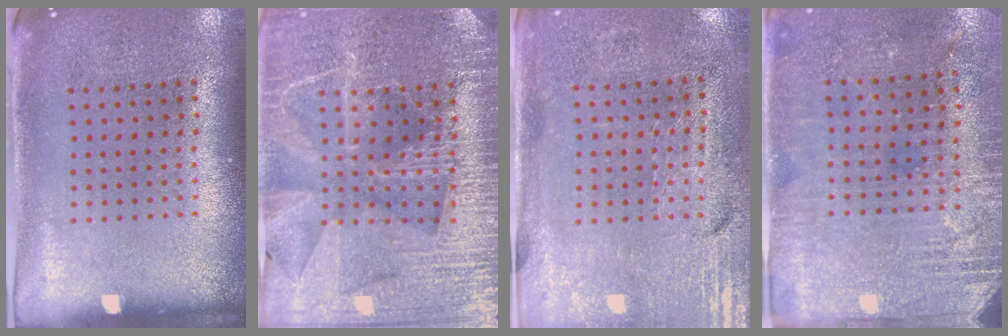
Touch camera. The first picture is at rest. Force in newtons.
{"total": 4.1, "press": 3.9, "slide": 1.4}
{"total": 3.4, "press": 2.9, "slide": 1.7}
{"total": 2.8, "press": 2.7, "slide": 0.8}